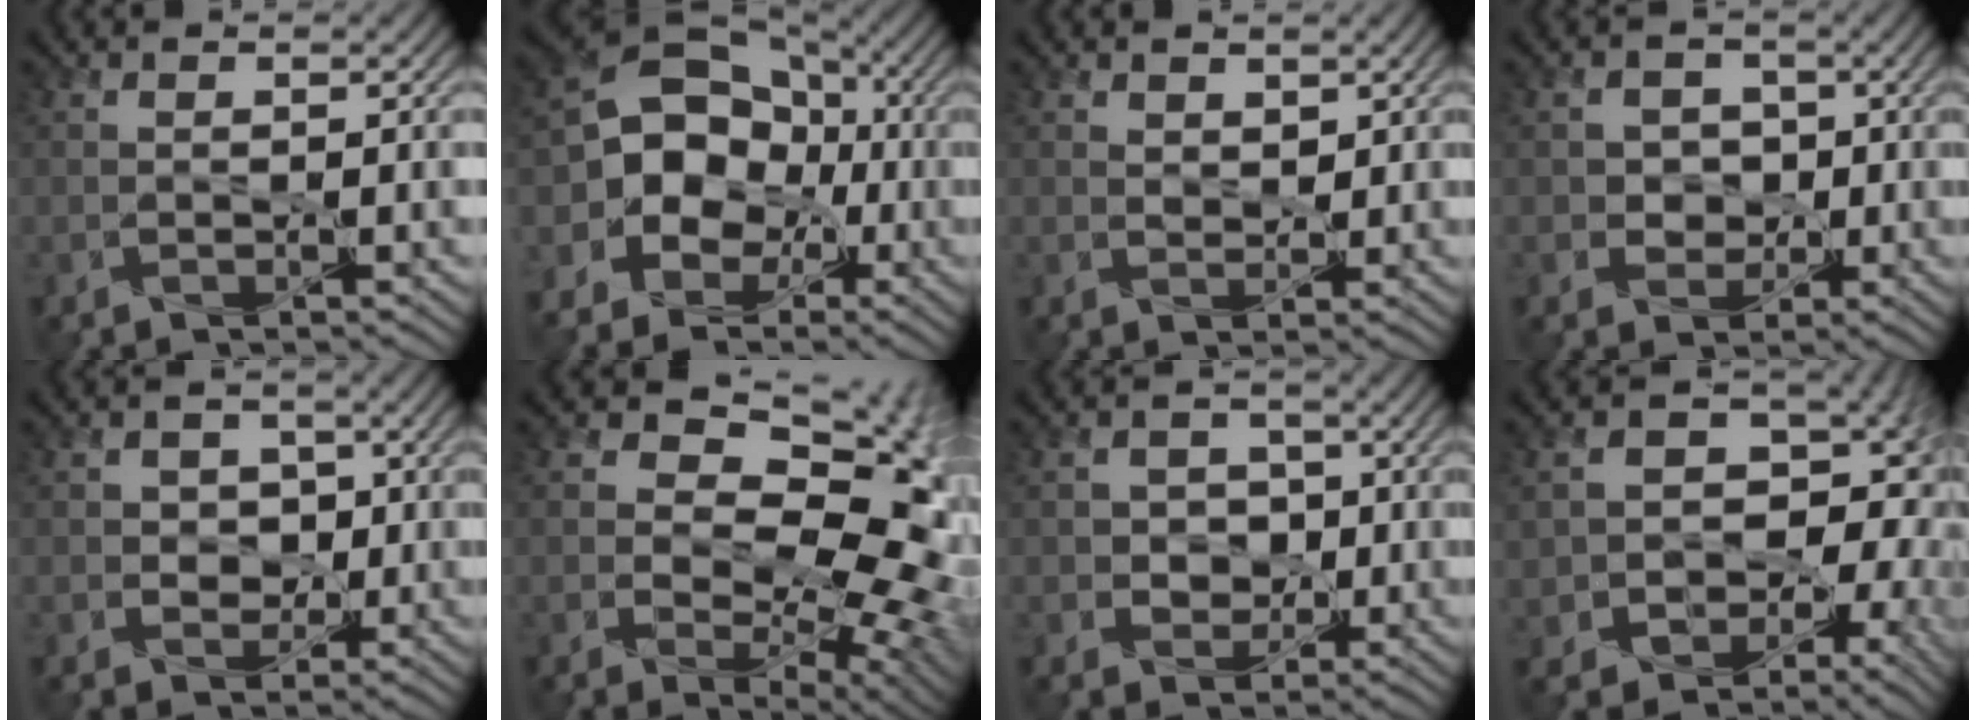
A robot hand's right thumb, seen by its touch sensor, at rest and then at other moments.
{"total": 15.4, "force": [-1.8, 12.5, 8.8], "torque": [-0.199, 0.009, -0.058]}
{"total": 2.1, "force": [1.0, 1.3, 1.2], "torque": [-0.033, -0.004, 0.015]}
{"total": 4.4, "force": [0.2, 4.0, 1.7], "torque": [-0.037, 0.006, 0.000]}
{"total": 4.0, "force": [0.3, 3.5, 2.0], "torque": [-0.039, 0.002, -0.002]}
{"total": 14.8, "force": [2.5, 9.5, 11.1], "torque": [-0.135, 0.018, 0.038]}
{"total": 4.8, "force": [0.0, 4.3, 2.1], "torque": [-0.042, 0.007, -0.007]}
{"total": 14.4, "force": [-1.1, 11.5, 8.6], "torque": [-0.134, -0.020, -0.003]}